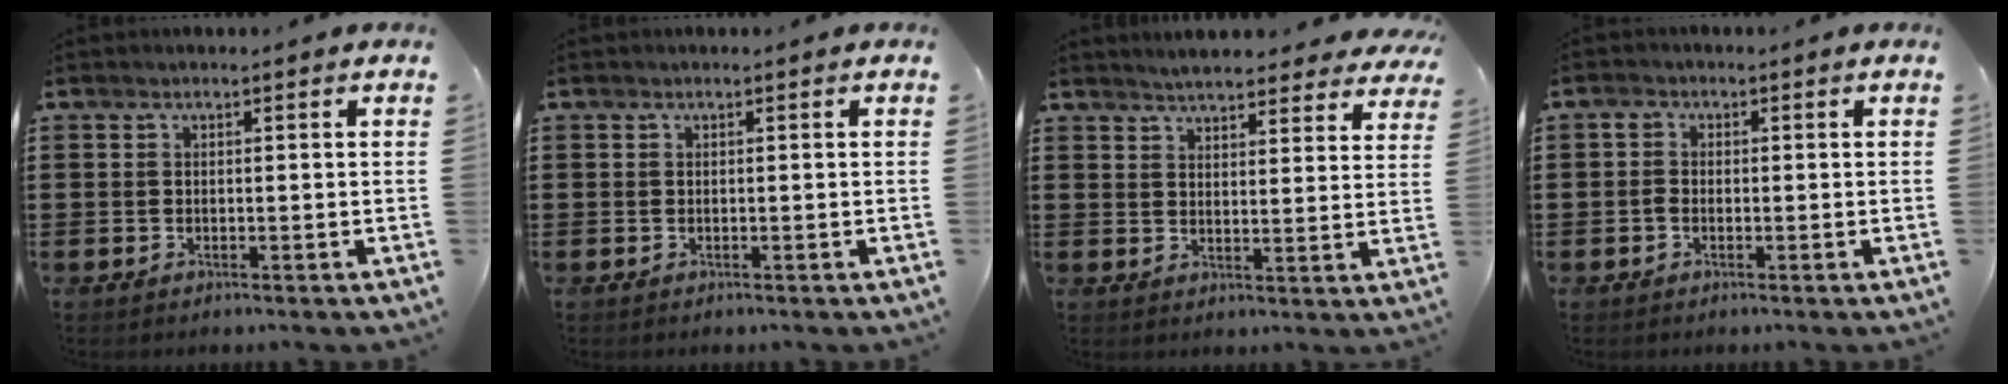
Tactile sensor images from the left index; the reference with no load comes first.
{"total": 0.0}
{"total": 4.6, "force": [4.5, 0.2, 0.9], "torque": [-0.034, -0.016, 0.083]}
{"total": 1.5, "force": [-0.3, 1.3, 0.7], "torque": [-0.015, 0.005, -0.009]}